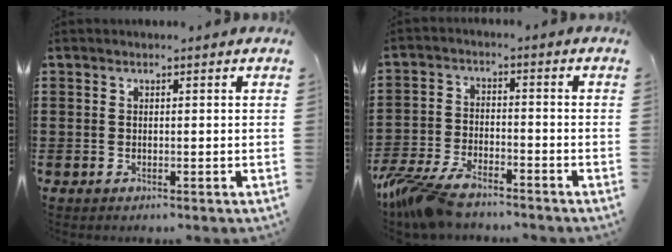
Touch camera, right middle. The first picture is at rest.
{"total": 6.9, "force": [-5.9, 1.7, 3.3], "torque": [-0.090, -0.002, -0.117]}